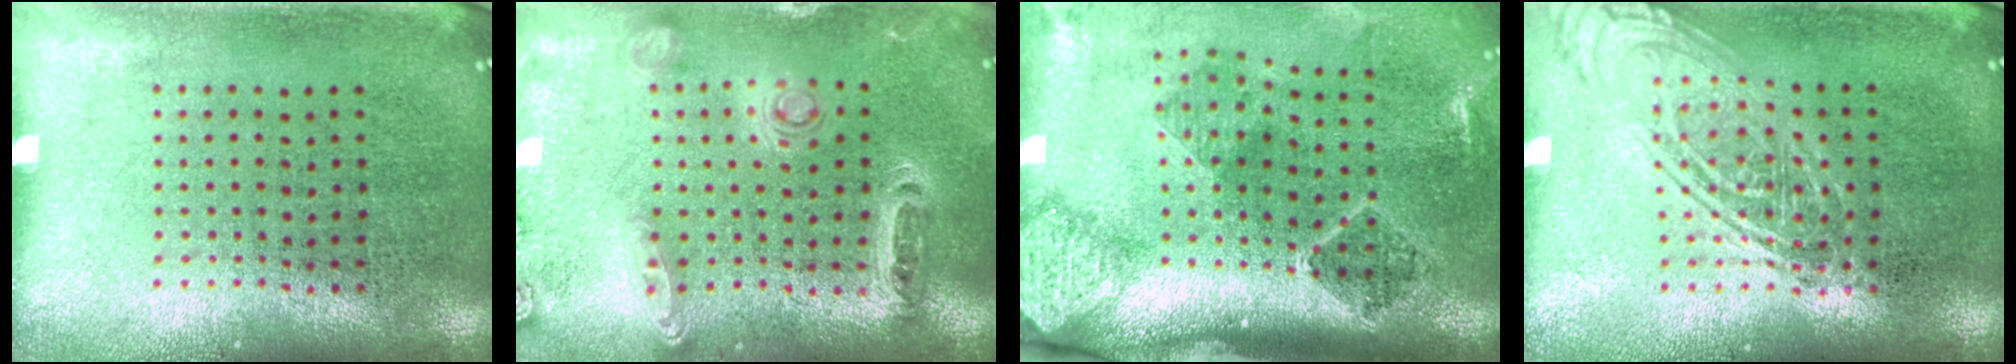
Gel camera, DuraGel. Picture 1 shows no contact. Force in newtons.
{"total": 1.3, "press": 1.3, "slide": 0.2}
{"total": 2.9, "press": 1.9, "slide": 2.1}
{"total": 2.6, "press": 2.6, "slide": 0.4}